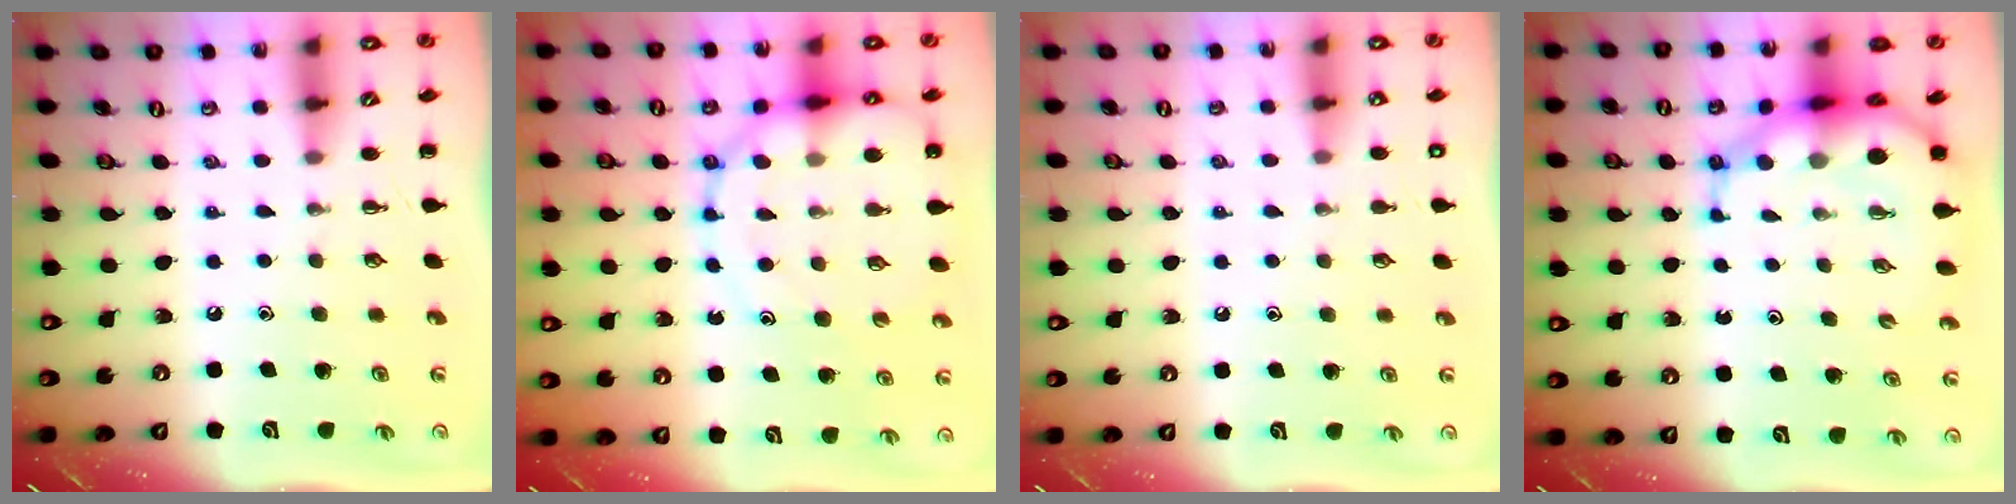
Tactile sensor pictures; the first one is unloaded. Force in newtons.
{"total": 14.7, "press": 14.4, "slide": 2.9}
{"total": 1.1, "press": 1.1, "slide": 0.2}
{"total": 8.9, "press": 8.5, "slide": 2.5}